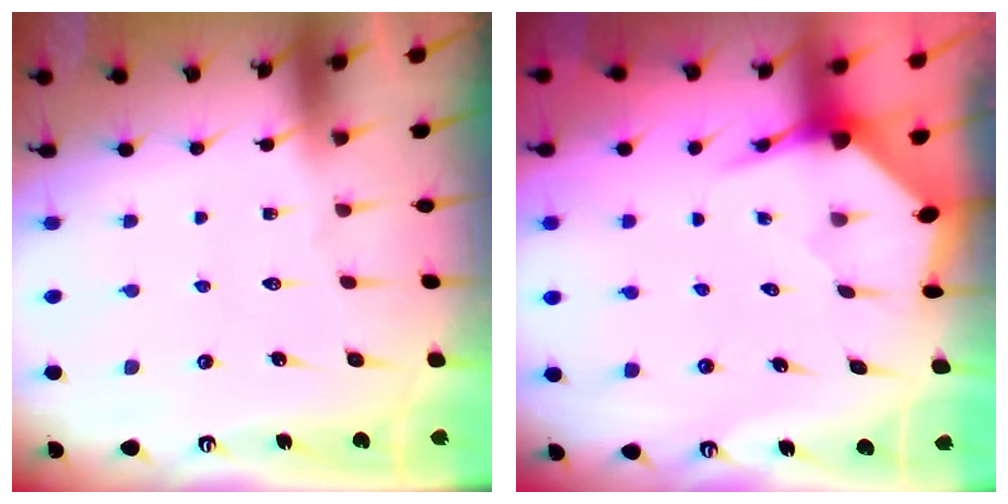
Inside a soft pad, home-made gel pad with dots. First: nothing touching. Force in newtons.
{"total": 3.5, "press": 3.5, "slide": 0.4}